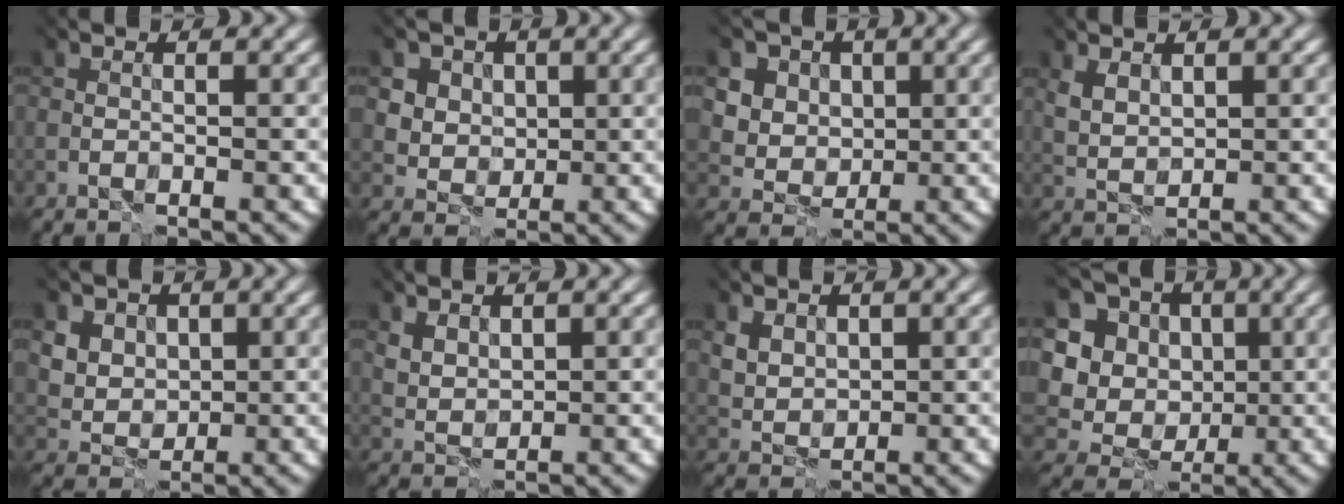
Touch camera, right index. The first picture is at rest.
{"total": 6.1, "force": [3.1, 4.9, 1.9], "torque": [-0.043, 0.008, 0.049]}
{"total": 6.9, "force": [3.4, 5.7, 2.1], "torque": [-0.044, 0.003, 0.053]}
{"total": 1.5, "force": [1.0, 0.8, 0.8], "torque": [-0.026, -0.003, 0.022]}
{"total": 5.5, "force": [2.9, 4.4, 1.7], "torque": [-0.047, 0.006, 0.048]}
{"total": 1.6, "force": [1.2, 0.9, 0.5], "torque": [-0.020, -0.005, 0.028]}
{"total": 2.4, "force": [1.4, 1.8, 0.7], "torque": [-0.028, -0.006, 0.036]}
{"total": 11.2, "force": [3.4, 9.8, 4.2], "torque": [-0.122, 0.019, 0.063]}